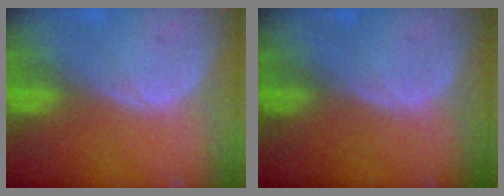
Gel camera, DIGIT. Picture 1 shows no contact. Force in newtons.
{"total": 0.0}